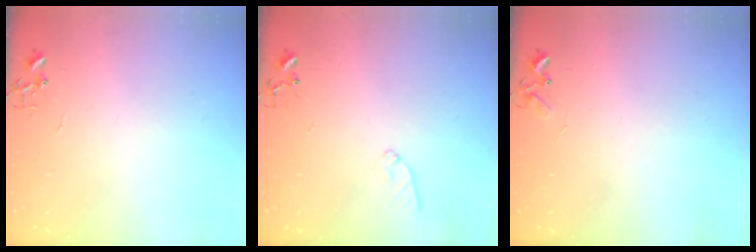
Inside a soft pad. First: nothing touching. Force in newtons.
{"total": 6.4, "press": 6.4, "slide": 0.6}
{"total": 4.5, "press": 4.5, "slide": 0.5}